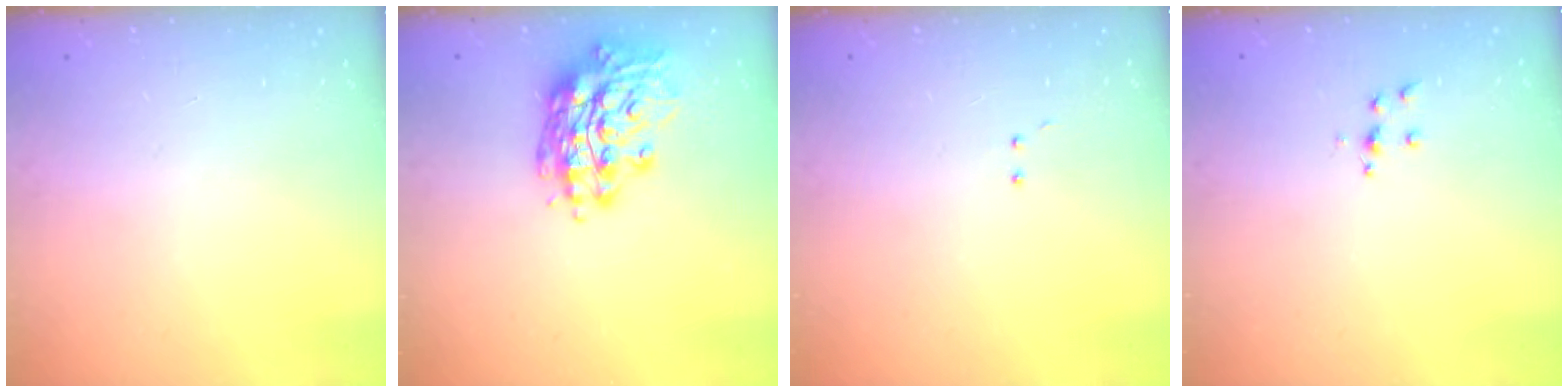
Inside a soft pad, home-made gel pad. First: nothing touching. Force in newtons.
{"total": 15.6, "press": 15.3, "slide": 3.5}
{"total": 3.0, "press": 2.9, "slide": 0.7}
{"total": 4.8, "press": 4.8, "slide": 0.5}